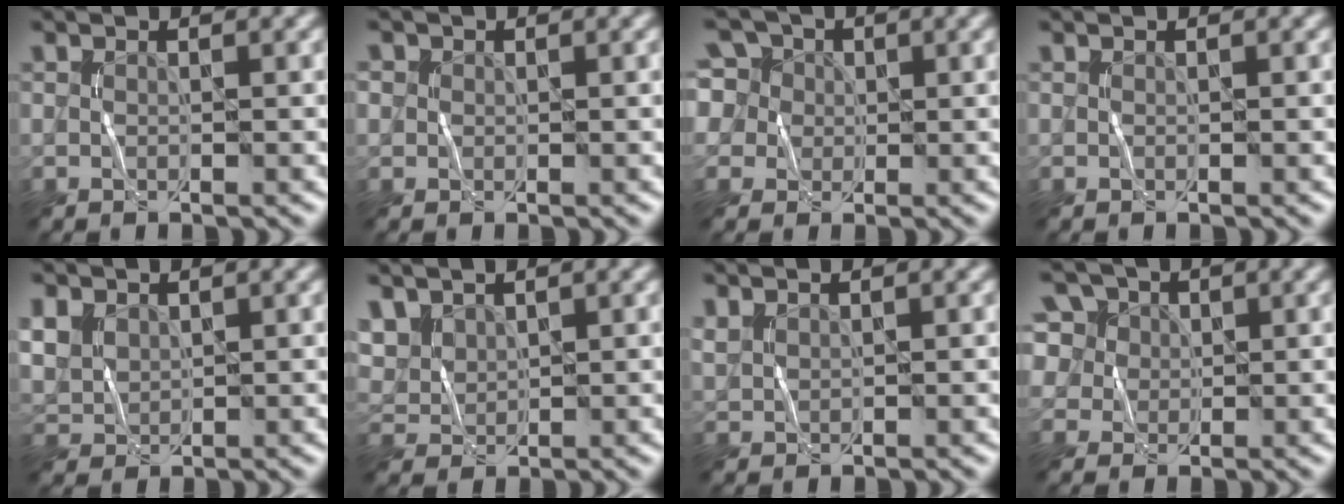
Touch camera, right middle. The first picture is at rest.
{"total": 1.0, "force": [0.3, 0.9, 0.1], "torque": [0.003, -0.001, 0.003]}
{"total": 9.2, "force": [4.1, 7.1, 4.1], "torque": [-0.082, 0.042, 0.040]}
{"total": 0.0}
{"total": 3.3, "force": [1.6, 2.4, 1.6], "torque": [-0.050, 0.002, 0.036]}
{"total": 3.1, "force": [2.1, 1.9, 1.2], "torque": [-0.039, 0.001, 0.056]}
{"total": 1.0, "force": [0.9, 0.5, 0.3], "torque": [-0.012, 0.001, 0.025]}
{"total": 9.2, "force": [4.8, 6.9, 3.9], "torque": [-0.094, 0.031, 0.063]}